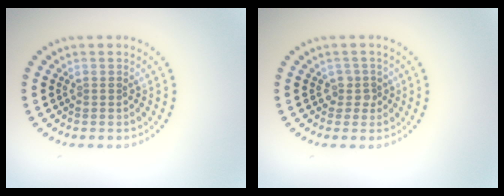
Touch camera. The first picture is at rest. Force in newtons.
{"total": 1.2, "press": 1.0, "slide": 0.6}